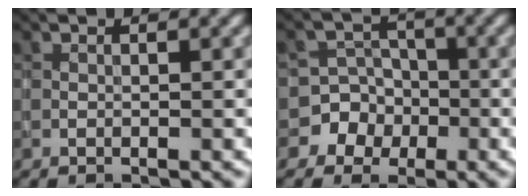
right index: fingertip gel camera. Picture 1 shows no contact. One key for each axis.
{"total": 5.8, "fx": -2.5, "fy": 5.3, "fz": 0.0, "tx": 0.031, "ty": 0.003, "tz": -0.062}